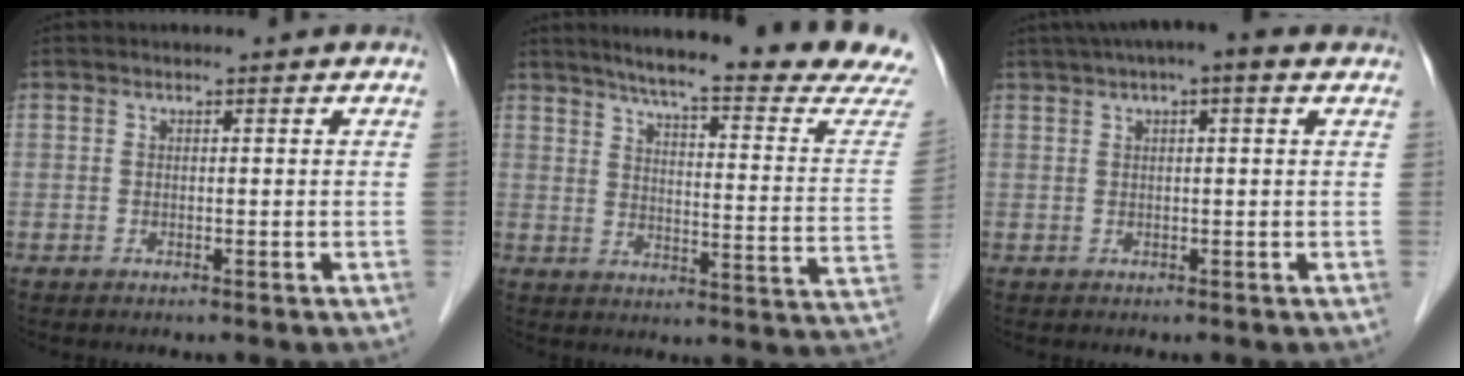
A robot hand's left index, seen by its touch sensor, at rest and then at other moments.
{"total": 23.3, "force": [21.1, -0.7, 9.9], "torque": [-0.141, -0.082, 0.259]}
{"total": 6.9, "force": [4.3, 1.5, 5.2], "torque": [-0.085, 0.043, 0.060]}